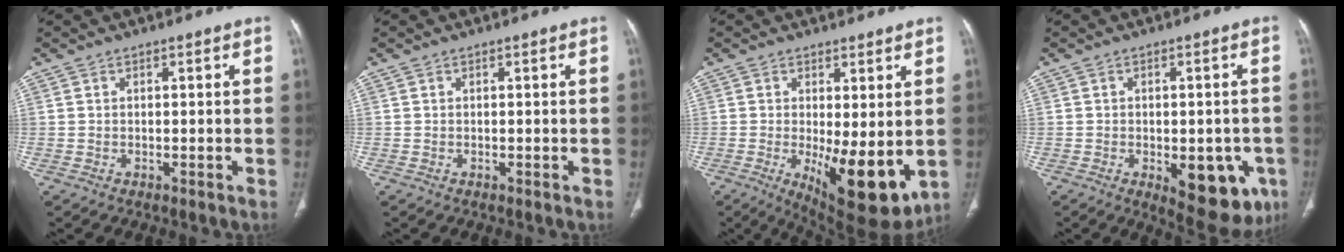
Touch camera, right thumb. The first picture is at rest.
{"total": 0.0}
{"total": 12.3, "force": [-1.8, 4.3, 11.3], "torque": [-0.164, -0.031, -0.012]}
{"total": 13.3, "force": [-4.7, 6.5, 10.6], "torque": [-0.106, 0.002, -0.044]}